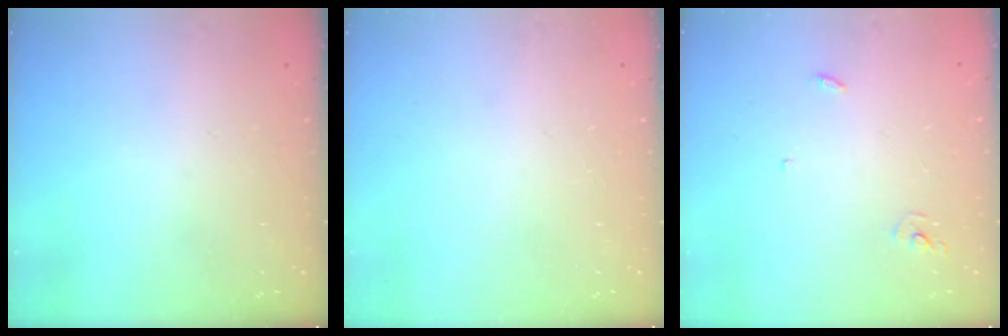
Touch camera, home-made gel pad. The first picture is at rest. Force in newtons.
{"total": 0.0}
{"total": 2.9, "press": 2.9, "slide": 0.2}